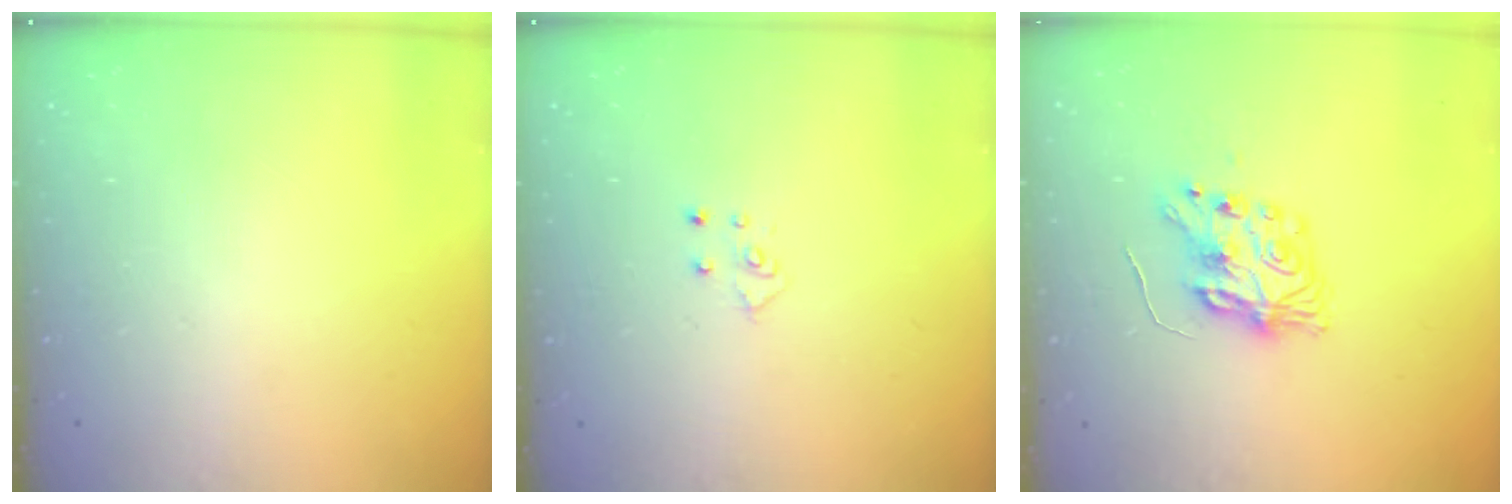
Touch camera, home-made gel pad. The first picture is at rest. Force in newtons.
{"total": 4.2, "press": 4.2, "slide": 0.4}
{"total": 8.1, "press": 8.1, "slide": 0.2}